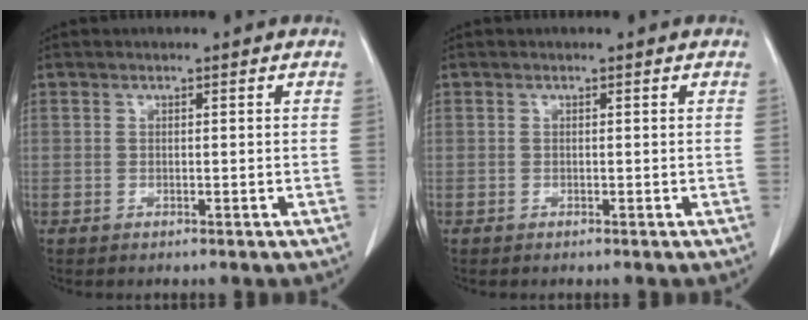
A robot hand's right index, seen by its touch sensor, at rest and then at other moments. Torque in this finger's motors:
{"motor_torque": [-0.06, -0.07, -0.22, -0.08]}